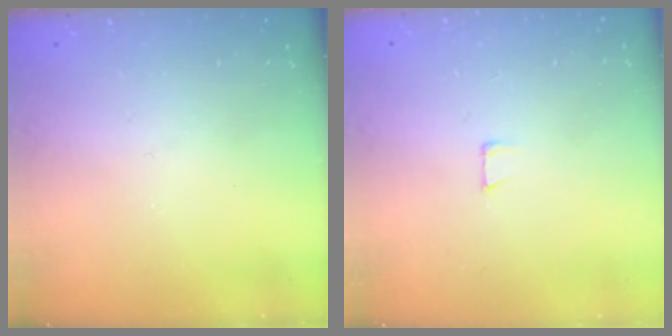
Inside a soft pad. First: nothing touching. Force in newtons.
{"total": 4.0, "press": 4.0, "slide": 0.3}